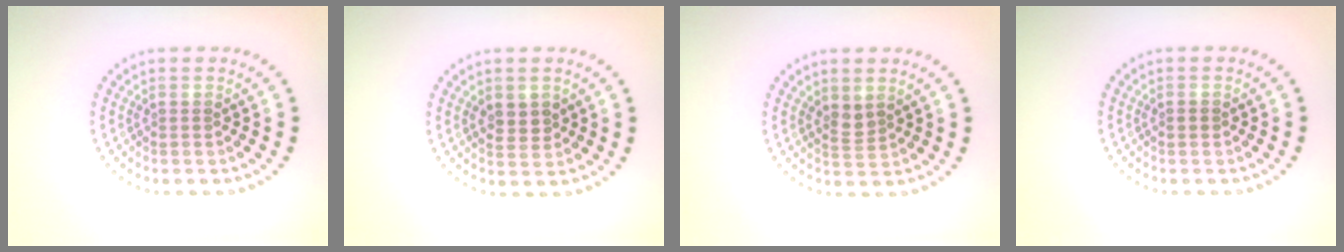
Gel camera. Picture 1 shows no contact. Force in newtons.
{"total": 1.5, "press": 1.4, "slide": 0.5}
{"total": 1.4, "press": 1.1, "slide": 0.9}
{"total": 0.8, "press": 0.8, "slide": 0.1}